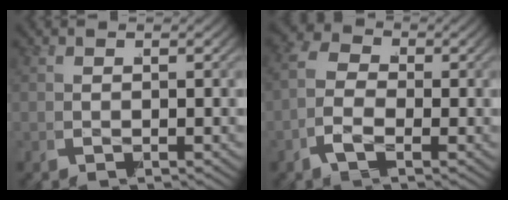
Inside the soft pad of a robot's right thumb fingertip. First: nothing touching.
{"total": 5.9, "force": [-0.5, 4.3, 4.0], "torque": [-0.069, -0.003, -0.021]}